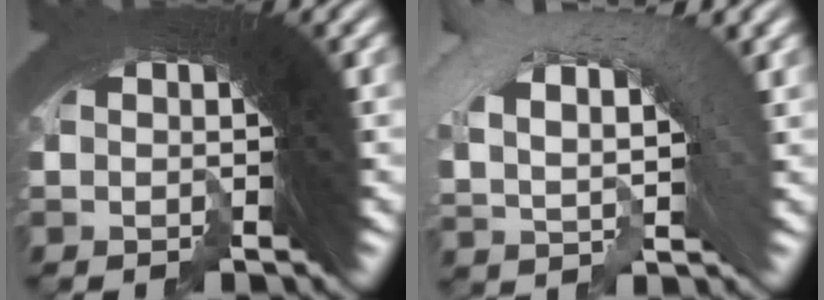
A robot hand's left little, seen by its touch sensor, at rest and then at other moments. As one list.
[{"total": 5.7, "force": [-1.7, 4.9, 2.2], "torque": [-0.044, 0.008, -0.039]}]